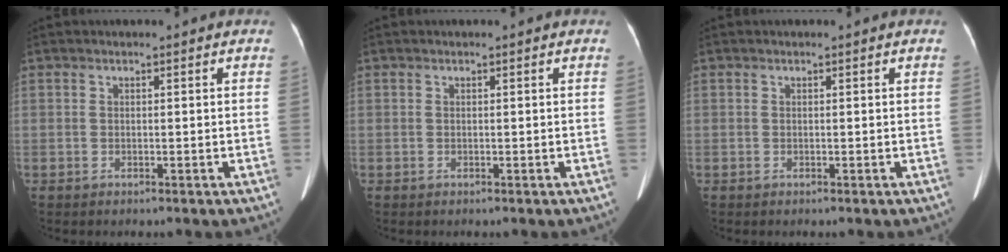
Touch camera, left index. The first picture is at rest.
{"total": 0.0}
{"total": 0.0}